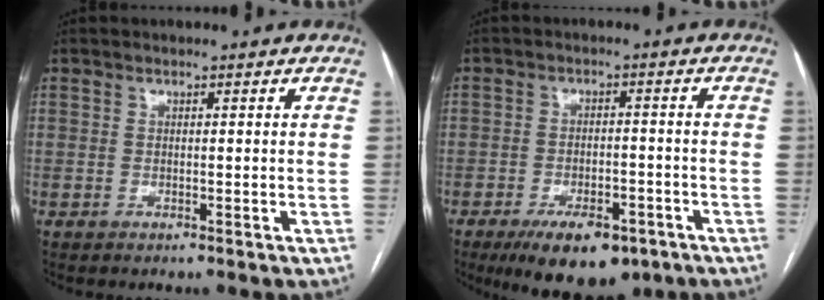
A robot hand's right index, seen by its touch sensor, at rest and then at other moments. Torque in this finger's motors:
{"motor_torque": [0.11, -0.14, 0.12, -0.01]}